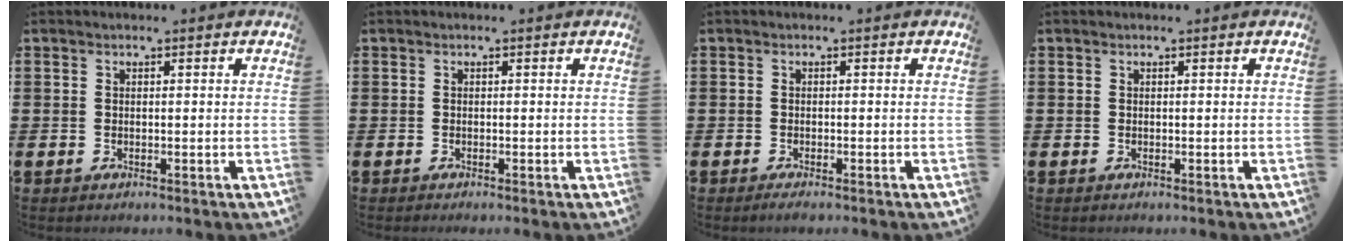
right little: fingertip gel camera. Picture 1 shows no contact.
{"total": 0.0}
{"total": 0.8, "force": [-0.5, 0.1, 0.6], "torque": [-0.010, -0.002, -0.010]}
{"total": 0.0}